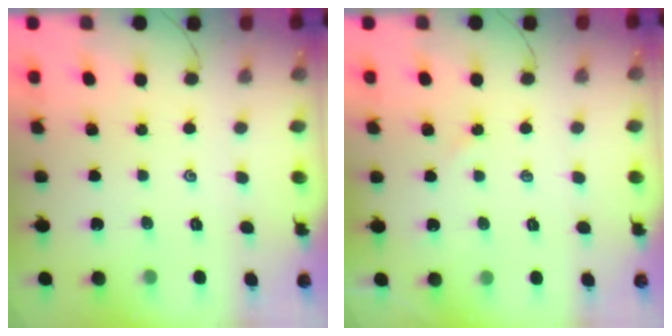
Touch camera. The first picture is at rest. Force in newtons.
{"total": 3.2, "press": 3.2, "slide": 0.3}